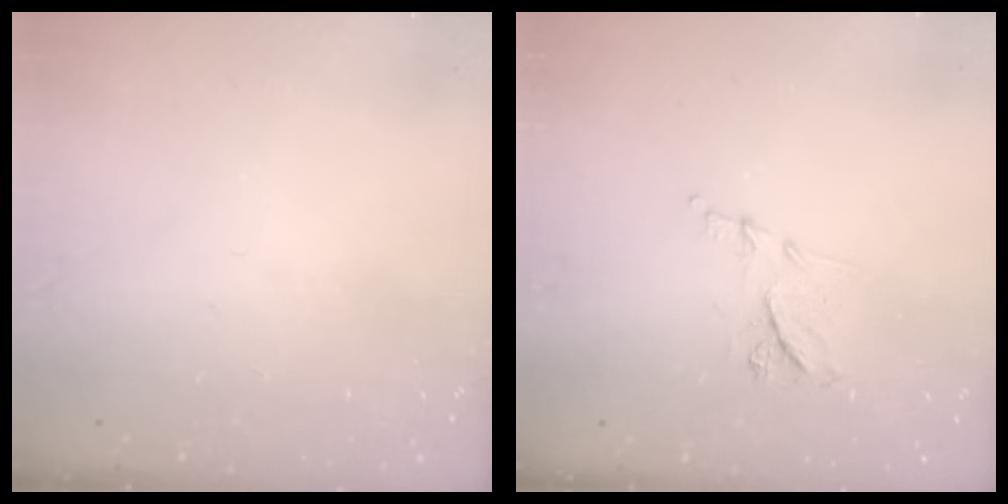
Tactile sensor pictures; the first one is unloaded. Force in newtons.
{"total": 7.3, "press": 7.2, "slide": 0.9}